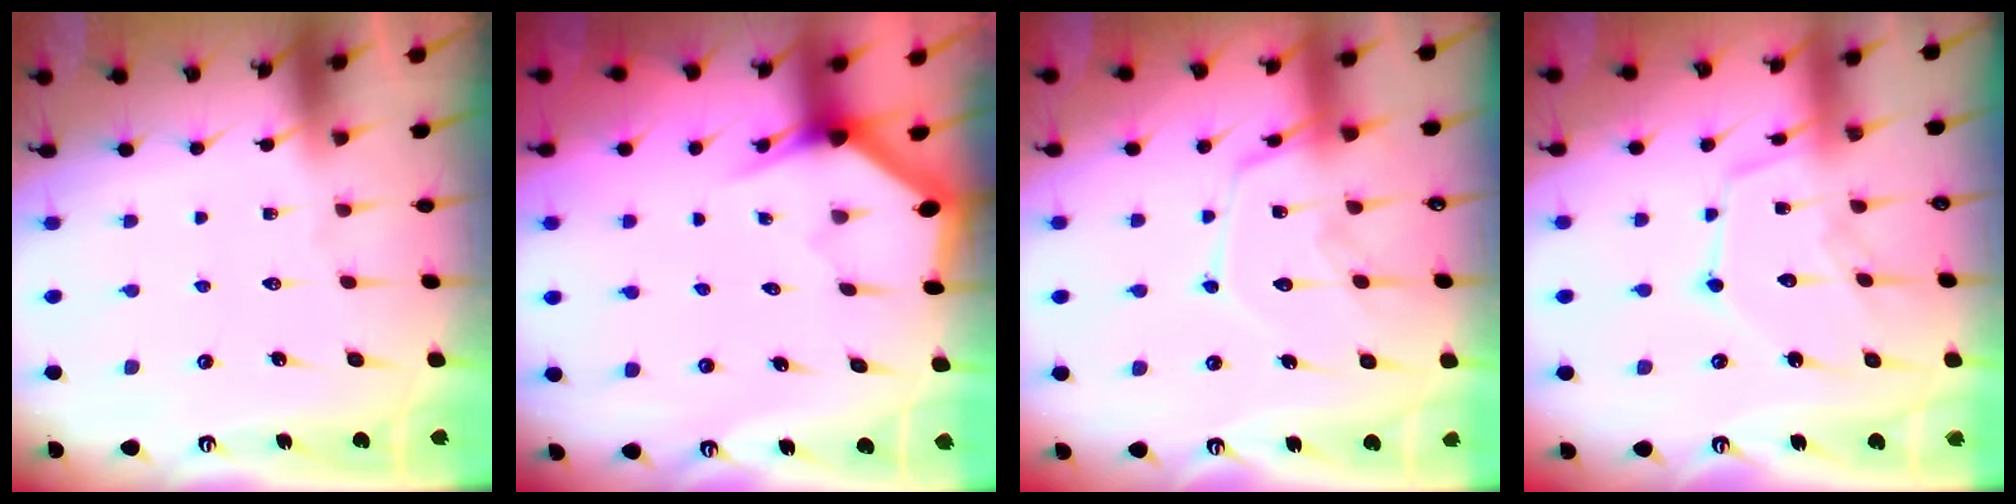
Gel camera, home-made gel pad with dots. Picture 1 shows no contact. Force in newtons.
{"total": 3.0, "press": 3.0, "slide": 0.2}
{"total": 12.6, "press": 12.6, "slide": 0.7}
{"total": 12.9, "press": 12.8, "slide": 1.2}